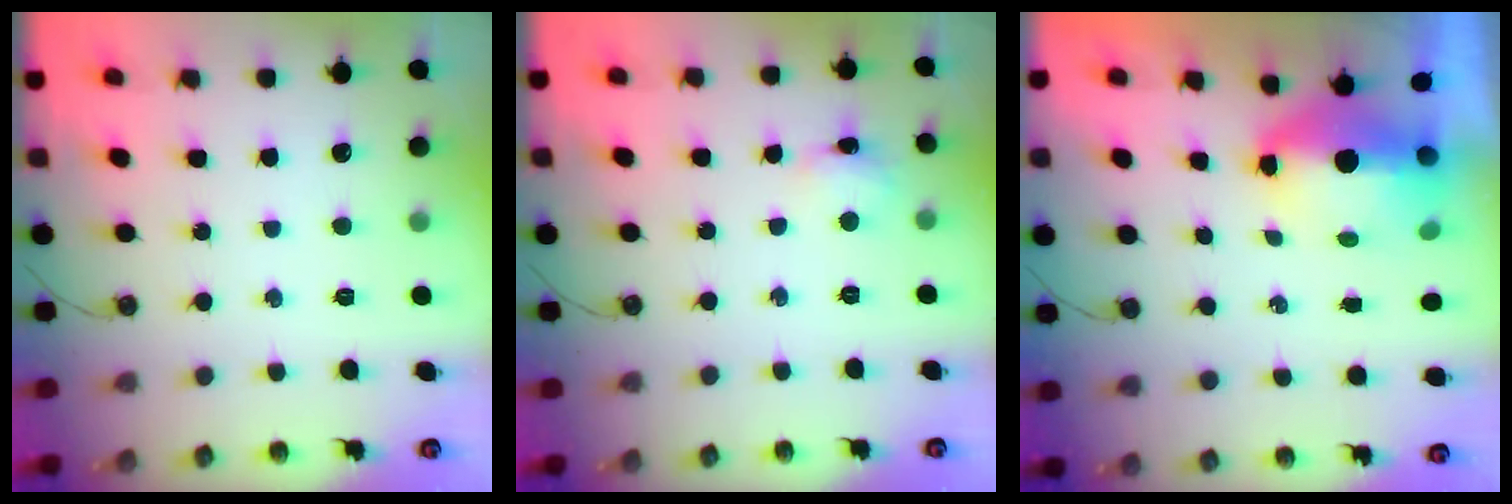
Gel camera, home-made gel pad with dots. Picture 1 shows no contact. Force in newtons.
{"total": 2.8, "press": 2.8, "slide": 0.5}
{"total": 11.2, "press": 9.4, "slide": 6.2}